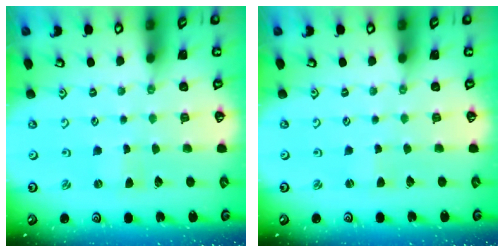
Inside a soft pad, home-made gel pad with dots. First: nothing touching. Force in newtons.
{"total": 0.9, "press": 0.9, "slide": 0.2}